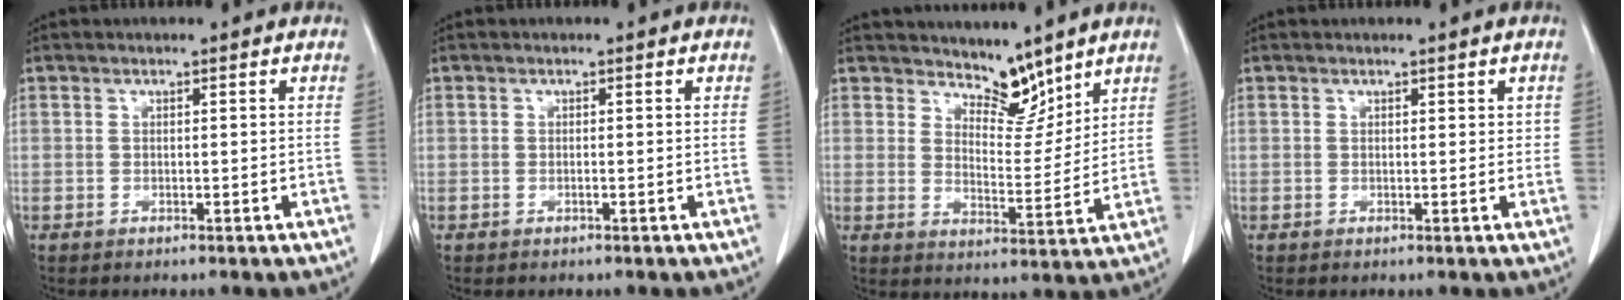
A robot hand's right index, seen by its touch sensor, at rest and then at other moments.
{"total": 0.0}
{"total": 6.3, "force": [5.6, 2.3, 1.8], "torque": [-0.024, -0.008, 0.101]}
{"total": 1.3, "force": [0.7, 0.8, 0.7], "torque": [0.001, 0.000, 0.008]}